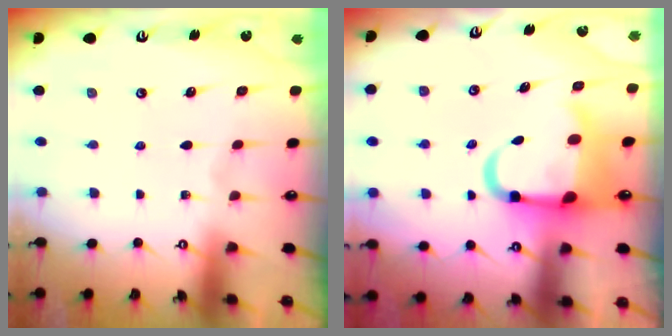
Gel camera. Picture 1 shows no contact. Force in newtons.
{"total": 10.3, "press": 9.9, "slide": 3.0}